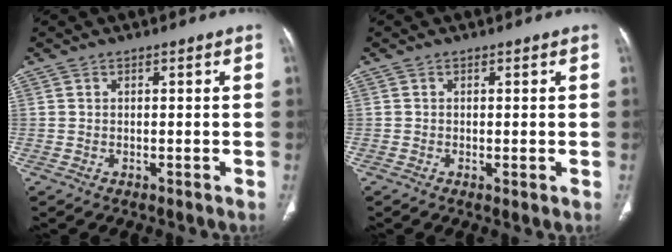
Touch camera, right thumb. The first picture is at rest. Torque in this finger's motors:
{"motor_torque": [-0.30, 0.13, -0.38, 0.04, -0.03]}